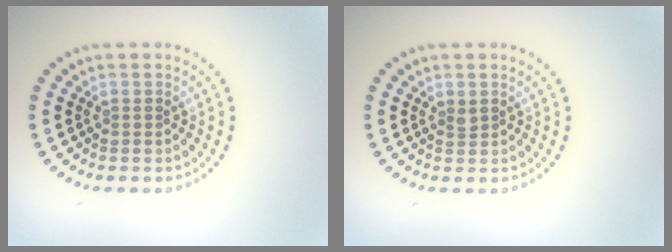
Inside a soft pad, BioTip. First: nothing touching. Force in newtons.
{"total": 0.7, "press": 0.6, "slide": 0.4}